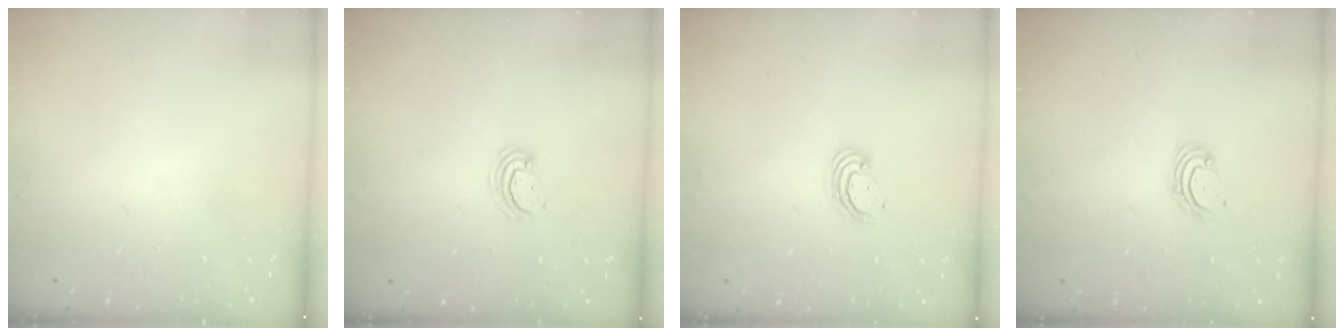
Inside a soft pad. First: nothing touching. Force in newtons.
{"total": 4.3, "press": 4.3, "slide": 0.4}
{"total": 3.5, "press": 3.5, "slide": 0.2}
{"total": 4.2, "press": 4.2, "slide": 0.5}